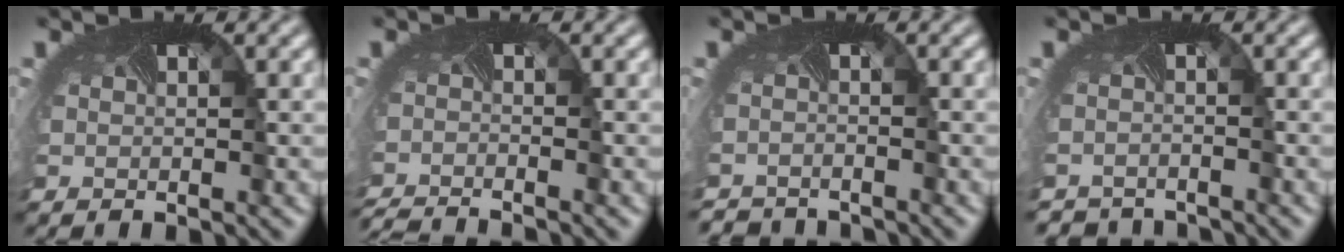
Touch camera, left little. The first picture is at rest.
{"total": 3.3, "force": [-3.3, -0.1, 0.3], "torque": [-0.010, -0.025, -0.063]}
{"total": 3.0, "force": [-3.0, 0.2, -0.4], "torque": [0.003, -0.018, -0.051]}
{"total": 3.0, "force": [-2.9, 0.2, -0.7], "torque": [0.008, -0.019, -0.049]}